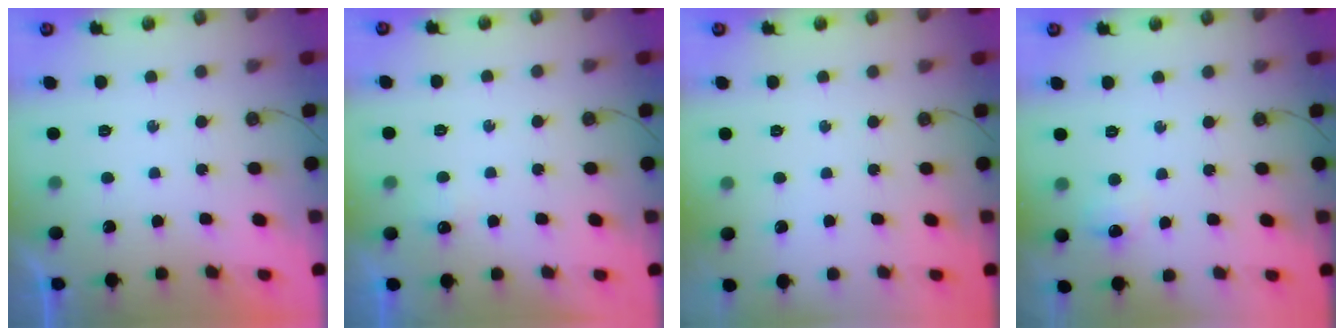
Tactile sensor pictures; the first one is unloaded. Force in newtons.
{"total": 3.8, "press": 3.7, "slide": 0.6}
{"total": 0.0}
{"total": 5.8, "press": 5.8, "slide": 0.8}